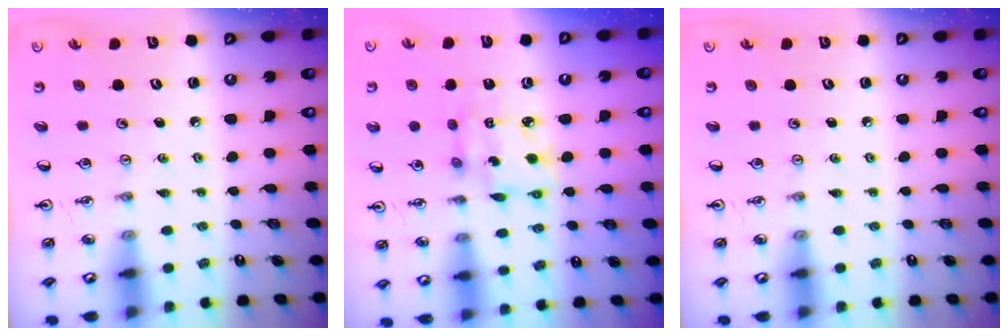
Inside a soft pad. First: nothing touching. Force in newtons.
{"total": 9.1, "press": 9.1, "slide": 0.8}
{"total": 0.0}